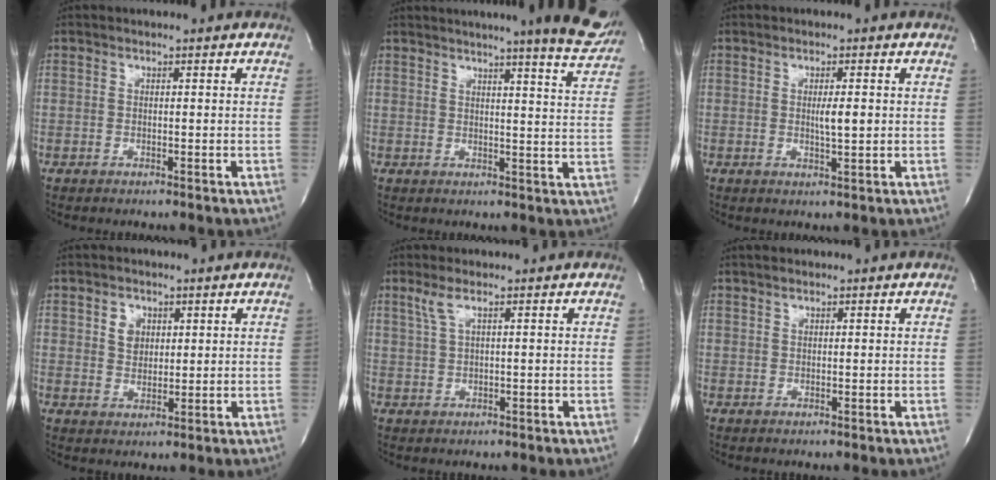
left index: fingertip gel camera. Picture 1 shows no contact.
{"total": 12.1, "force": [10.6, 0.1, 6.0], "torque": [-0.072, -0.035, 0.108]}
{"total": 2.8, "force": [0.0, 0.4, 2.7], "torque": [-0.048, -0.007, 0.000]}
{"total": 3.2, "force": [1.2, 2.6, 1.5], "torque": [-0.026, 0.000, 0.024]}
{"total": 2.6, "force": [1.3, 0.3, 2.2], "torque": [-0.060, 0.008, 0.033]}
{"total": 0.9, "force": [0.6, 0.5, 0.5], "torque": [-0.010, 0.000, 0.010]}